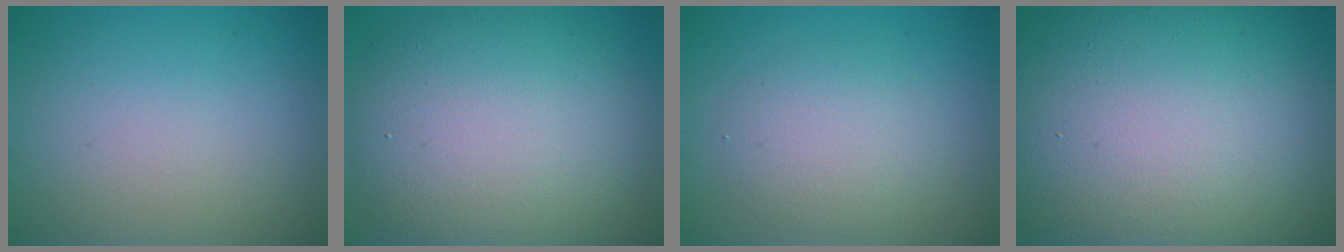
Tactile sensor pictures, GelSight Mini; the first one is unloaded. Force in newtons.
{"total": 11.3, "press": 11.3, "slide": 0.6}
{"total": 3.0, "press": 3.0, "slide": 0.2}
{"total": 19.9, "press": 19.9, "slide": 1.1}